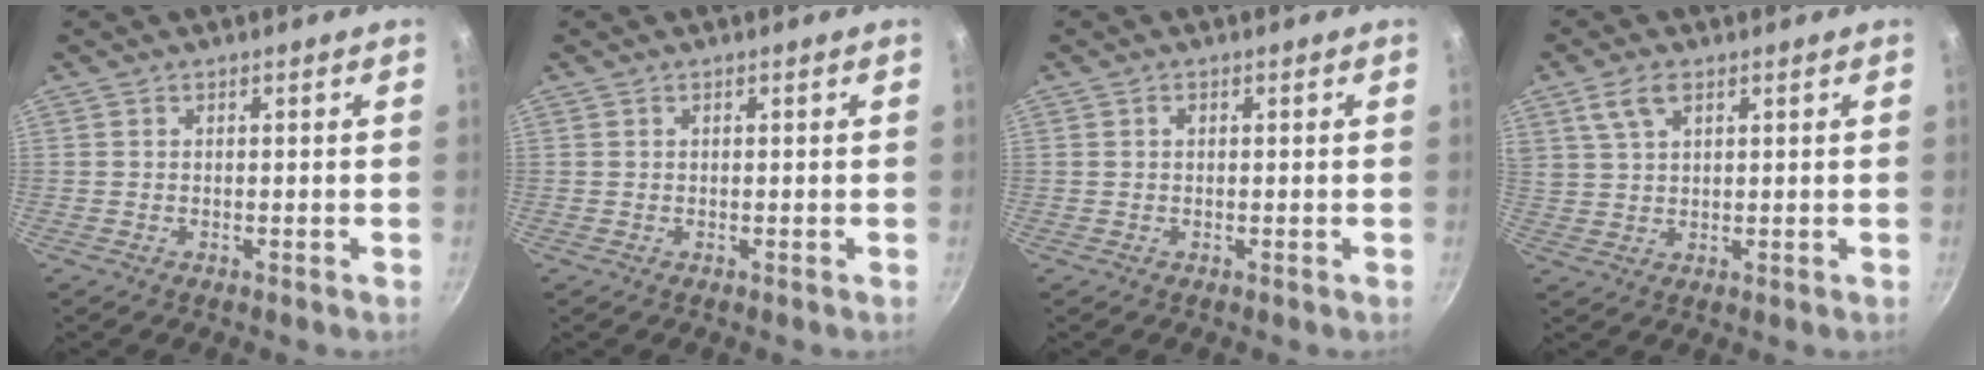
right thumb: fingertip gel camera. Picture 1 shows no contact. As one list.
[{"total": 0.0}, {"total": 0.7, "force": [0.2, 0.5, 0.5], "torque": [-0.007, 0.004, 0.002]}, {"total": 5.1, "force": [2.6, 2.7, 3.4], "torque": [-0.057, 0.000, 0.053]}]